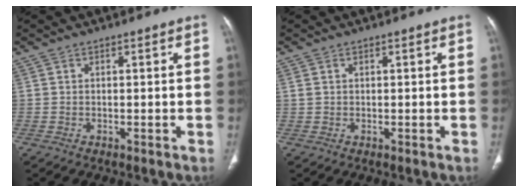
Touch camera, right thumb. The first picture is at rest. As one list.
[{"total": 1.1, "force": [0.5, 0.7, 0.7], "torque": [-0.018, 0.007, 0.015]}]